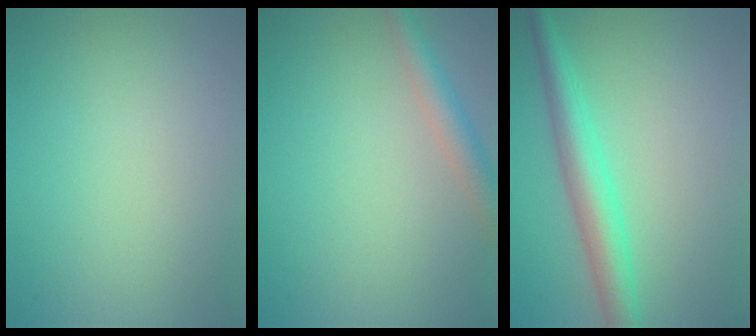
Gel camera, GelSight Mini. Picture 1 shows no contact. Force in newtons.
{"total": 2.6, "press": 2.6, "slide": 0.1}
{"total": 4.3, "press": 4.3, "slide": 0.1}